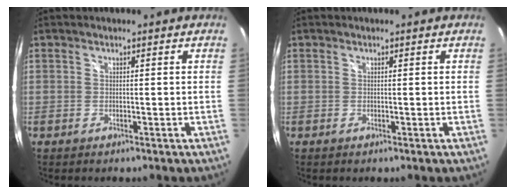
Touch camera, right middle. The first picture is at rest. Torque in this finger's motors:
{"motor_torque": [0.06, -0.28, 0.04, 0.01]}